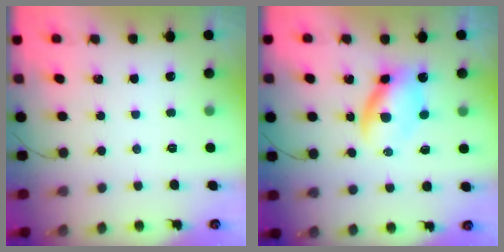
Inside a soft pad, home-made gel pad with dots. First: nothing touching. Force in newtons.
{"total": 6.3, "press": 6.2, "slide": 0.7}